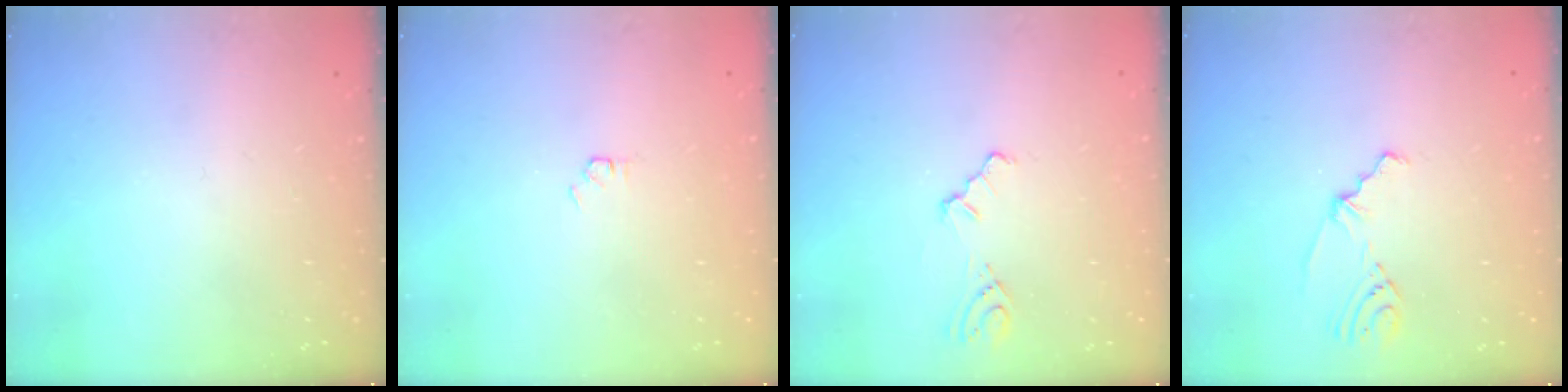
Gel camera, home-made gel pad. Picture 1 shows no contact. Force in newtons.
{"total": 1.5, "press": 1.4, "slide": 0.3}
{"total": 3.0, "press": 3.0, "slide": 0.4}
{"total": 2.5, "press": 2.1, "slide": 1.4}